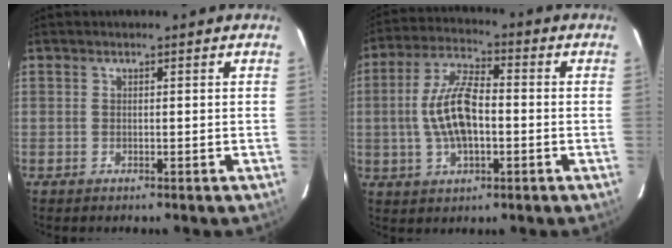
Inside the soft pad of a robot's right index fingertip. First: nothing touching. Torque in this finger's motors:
{"motor_torque": [1.39, -0.39, 0.78, 0.13]}